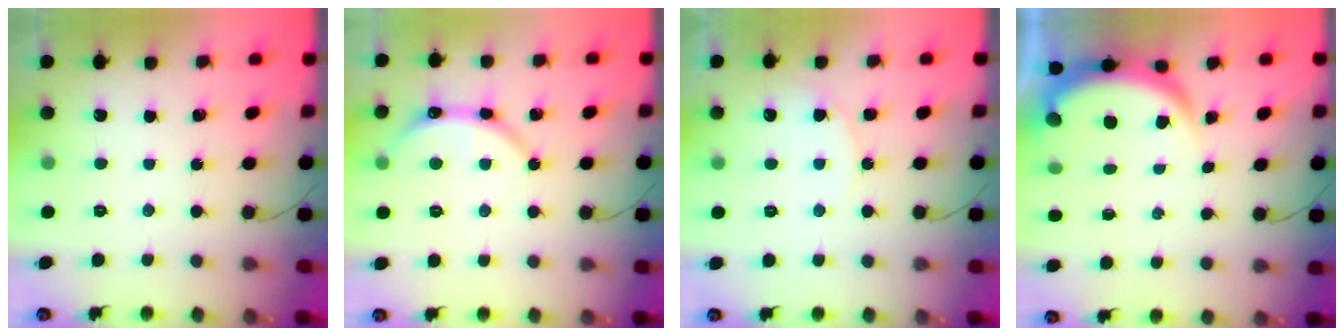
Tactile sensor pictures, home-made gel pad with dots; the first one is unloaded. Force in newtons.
{"total": 5.2, "press": 5.0, "slide": 1.3}
{"total": 5.2, "press": 5.1, "slide": 0.5}
{"total": 5.1, "press": 5.0, "slide": 0.4}